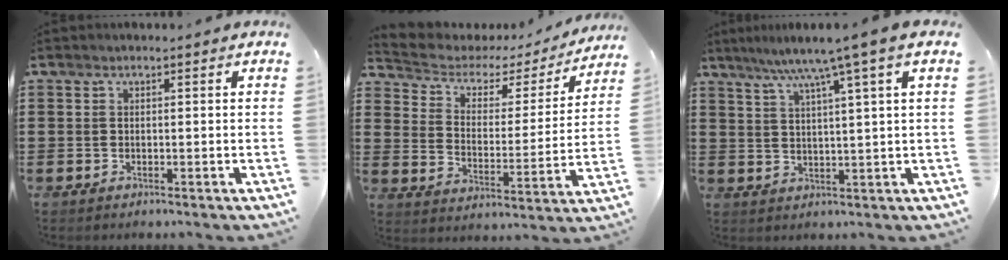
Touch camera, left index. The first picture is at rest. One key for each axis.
{"total": 3.7, "fx": 2.6, "fy": 2.2, "fz": 1.4, "tx": -0.048, "ty": -0.017, "tz": 0.034}
{"total": 6.8, "fx": 4.4, "fy": -0.9, "fz": 5.1, "tx": -0.113, "ty": -0.013, "tz": 0.068}